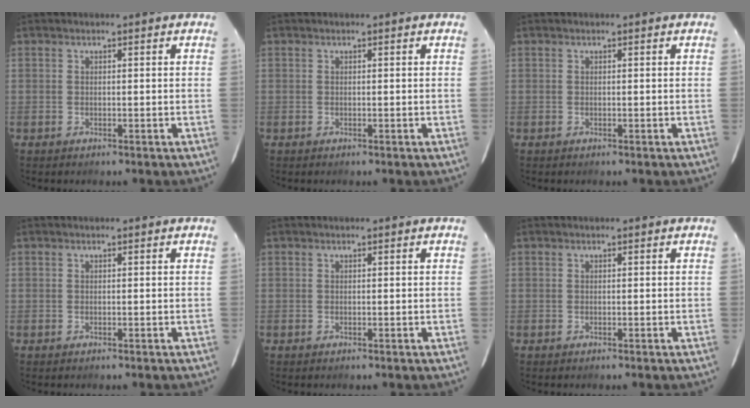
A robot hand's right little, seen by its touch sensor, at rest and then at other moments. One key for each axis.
{"total": 0.0}
{"total": 0.0}
{"total": 0.0}
{"total": 0.0}
{"total": 0.0}